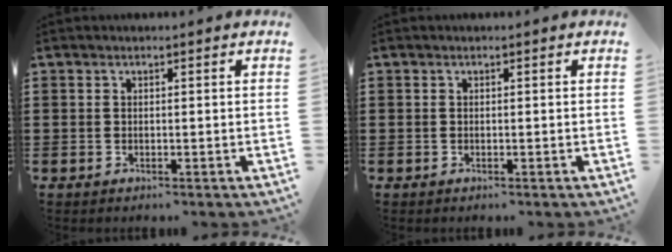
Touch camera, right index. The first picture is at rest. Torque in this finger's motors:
{"motor_torque": [0.00, 0.00, 0.00, 0.00]}